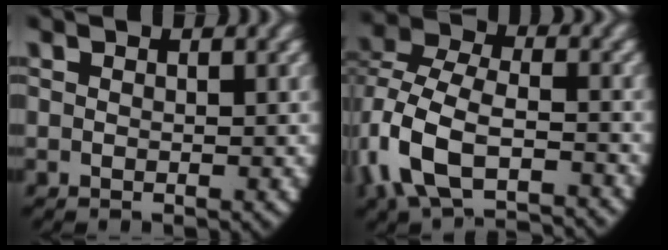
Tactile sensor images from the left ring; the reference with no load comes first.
{"total": 7.7, "force": [-3.7, 5.1, 4.5], "torque": [-0.119, -0.033, -0.049]}